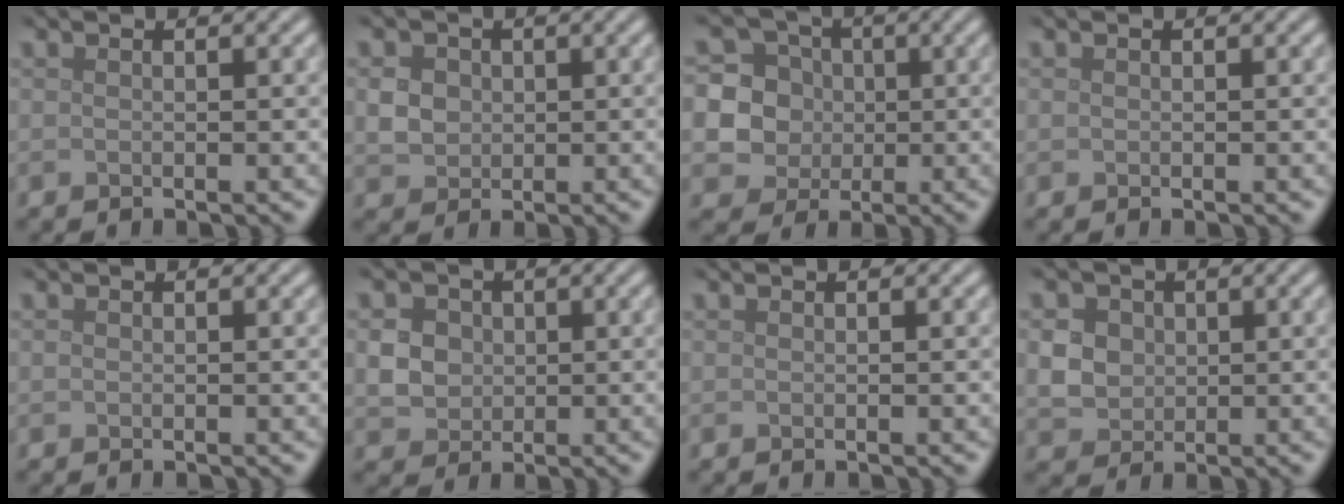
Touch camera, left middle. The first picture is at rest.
{"total": 2.4, "force": [0.3, 2.2, 1.0], "torque": [-0.018, -0.001, 0.007]}
{"total": 10.4, "force": [0.8, 9.9, 3.1], "torque": [-0.089, 0.026, 0.018]}
{"total": 0.0}
{"total": 0.0}
{"total": 3.1, "force": [0.3, 2.8, 1.3], "torque": [-0.024, 0.001, 0.007]}
{"total": 0.0}
{"total": 3.8, "force": [0.8, 3.3, 1.7], "torque": [-0.046, 0.004, 0.019]}